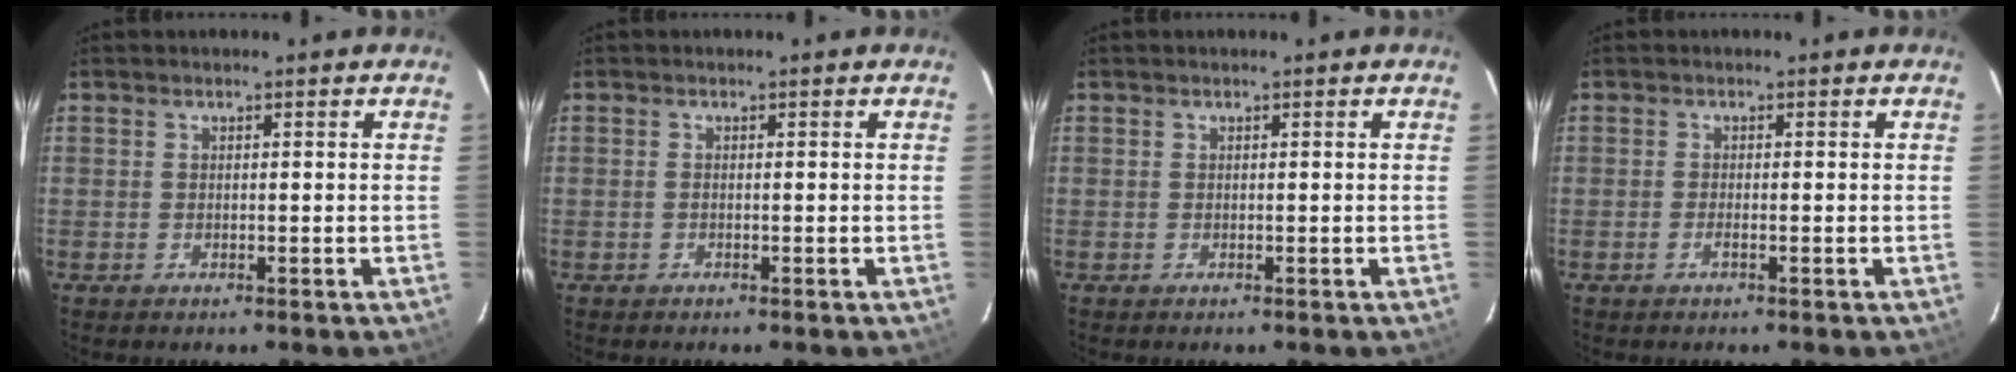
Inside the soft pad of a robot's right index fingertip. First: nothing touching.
{"total": 0.0}
{"total": 0.0}
{"total": 1.0, "force": [-0.5, 0.1, 0.8], "torque": [-0.021, 0.000, -0.011]}